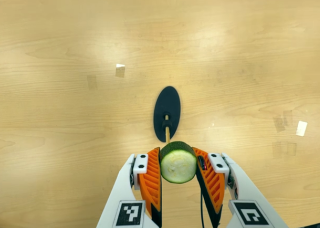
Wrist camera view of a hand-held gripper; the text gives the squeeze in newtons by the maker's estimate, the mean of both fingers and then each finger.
{"total": 11.5, "left": 11.7, "right": 11.2}